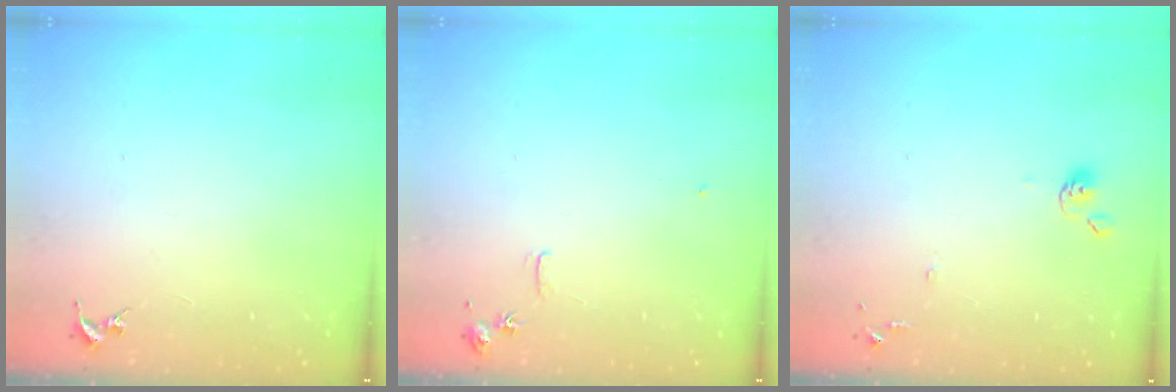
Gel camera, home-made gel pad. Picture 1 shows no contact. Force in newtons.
{"total": 6.2, "press": 6.2, "slide": 0.8}
{"total": 6.6, "press": 6.6, "slide": 0.6}